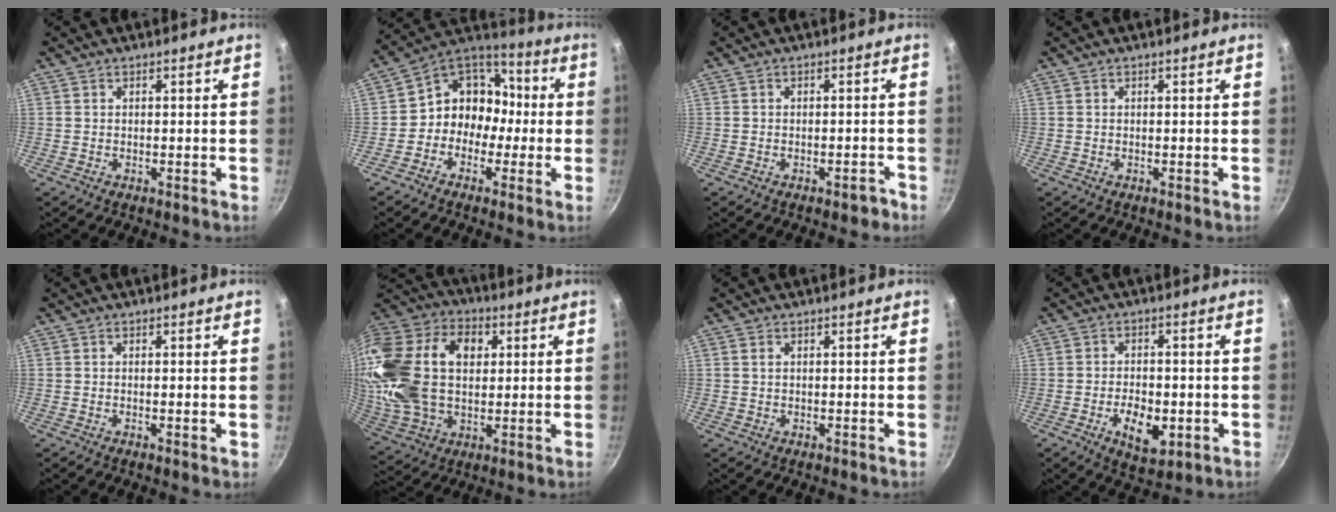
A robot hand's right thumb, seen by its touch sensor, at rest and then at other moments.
{"total": 11.8, "force": [-1.9, 10.2, 5.6], "torque": [-0.031, 0.057, -0.054]}
{"total": 1.7, "force": [-1.4, 0.7, 0.6], "torque": [-0.001, 0.020, -0.010]}
{"total": 0.0}
{"total": 1.0, "force": [-0.1, 0.0, 0.9], "torque": [-0.016, -0.003, -0.002]}
{"total": 26.2, "force": [4.4, 17.4, 19.0], "torque": [-0.367, 0.017, 0.077]}
{"total": 0.9, "force": [0.3, 0.6, 0.5], "torque": [-0.010, 0.002, 0.005]}
{"total": 8.5, "force": [-2.6, 4.6, 6.7], "torque": [-0.090, 0.004, -0.032]}